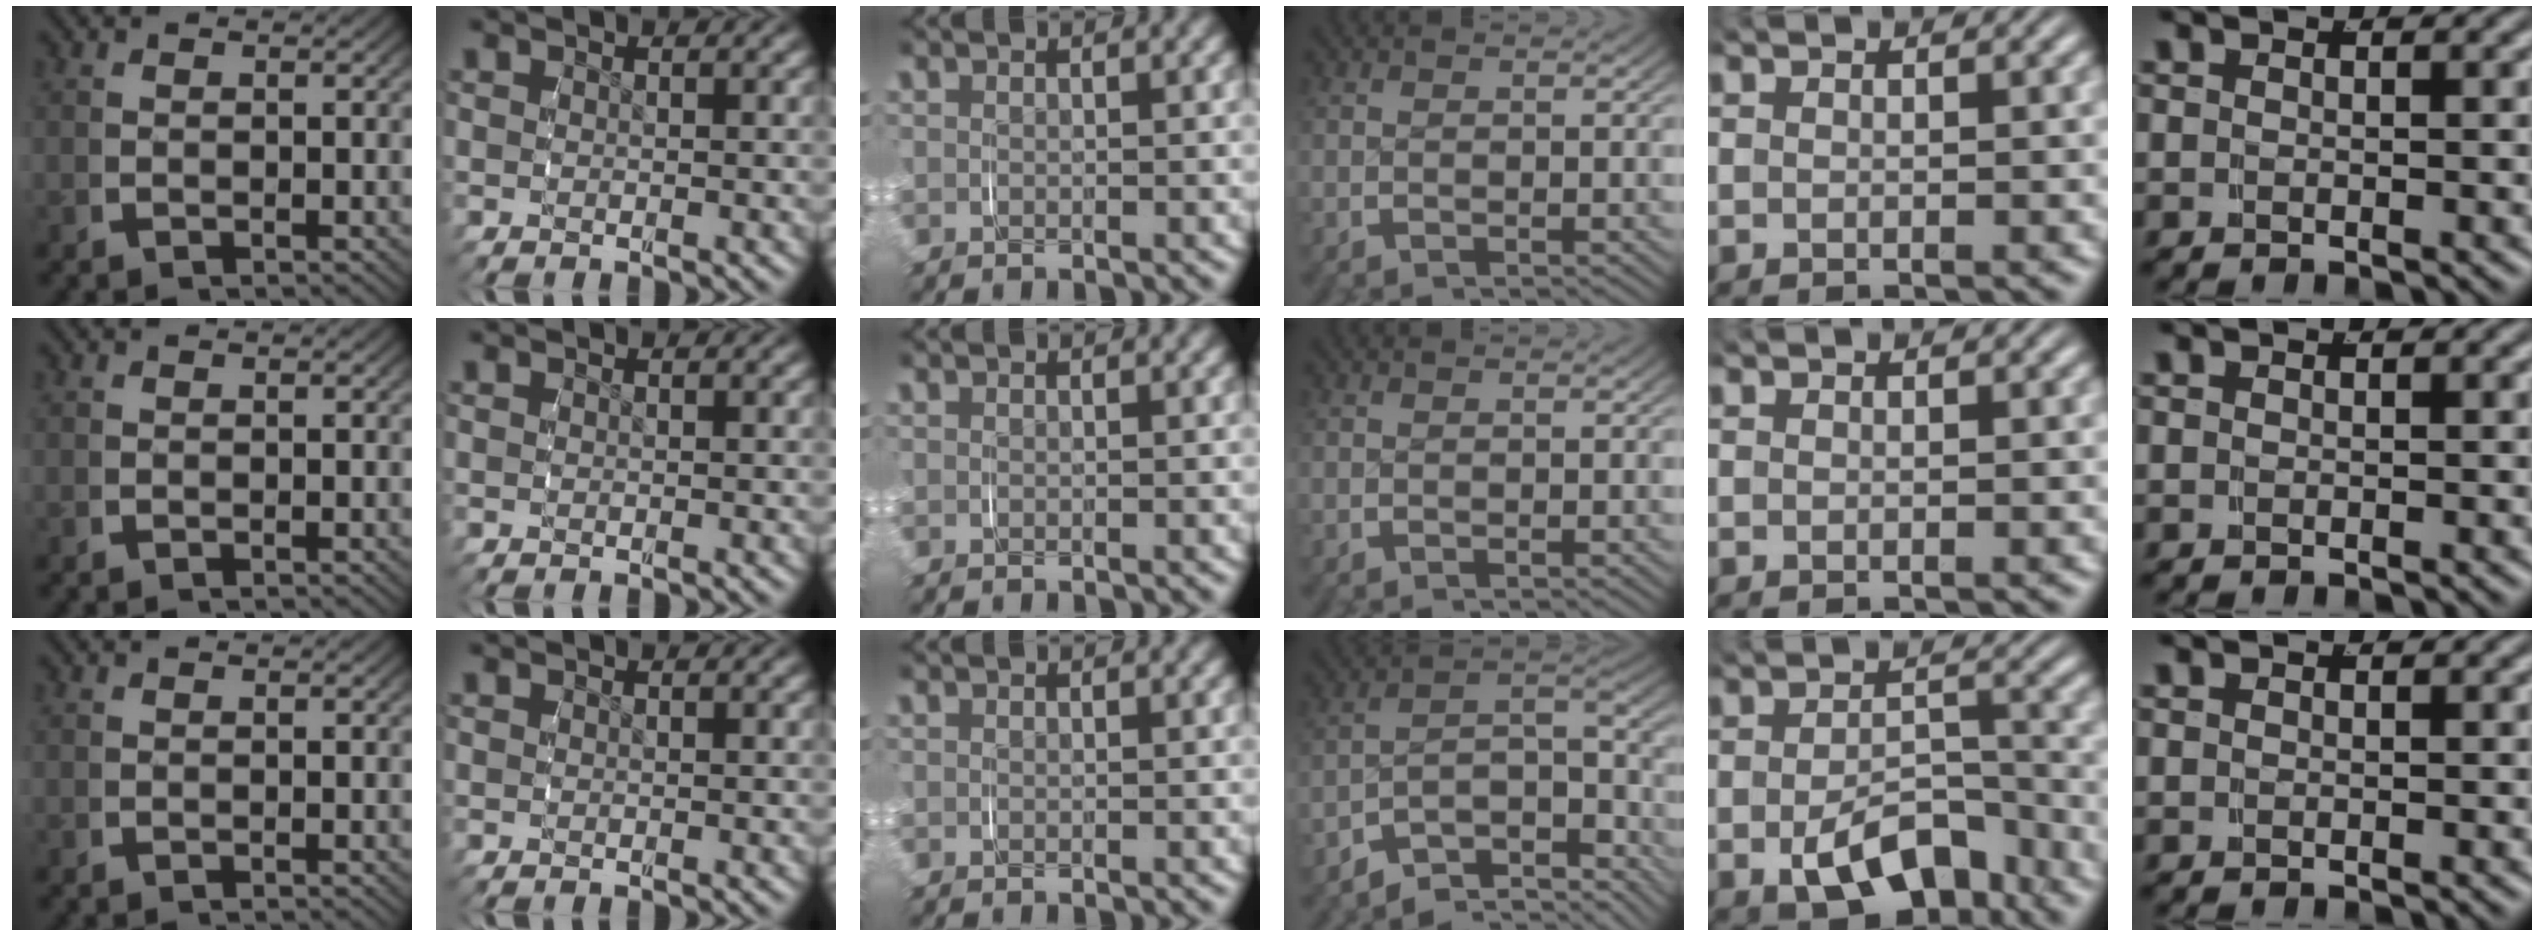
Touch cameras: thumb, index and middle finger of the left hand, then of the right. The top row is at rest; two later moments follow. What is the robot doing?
{"motion": "grasp_and_lifting", "object": "shoes"}